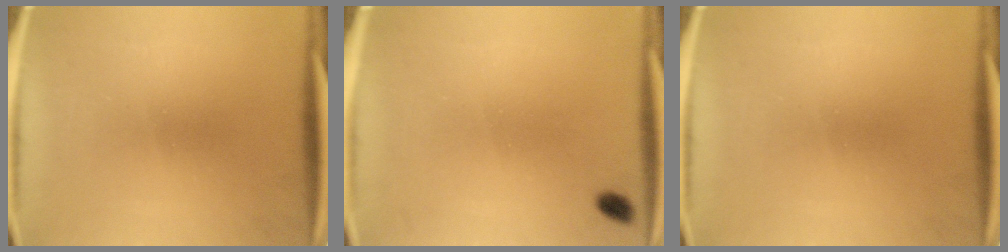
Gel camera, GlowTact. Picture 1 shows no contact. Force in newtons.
{"total": 4.1}
{"total": 0.0}